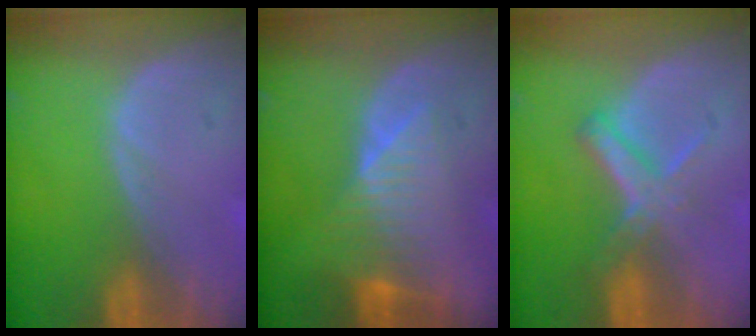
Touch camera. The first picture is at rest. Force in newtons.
{"total": 7.7, "press": 7.0, "slide": 3.3}
{"total": 5.6, "press": 5.1, "slide": 2.2}